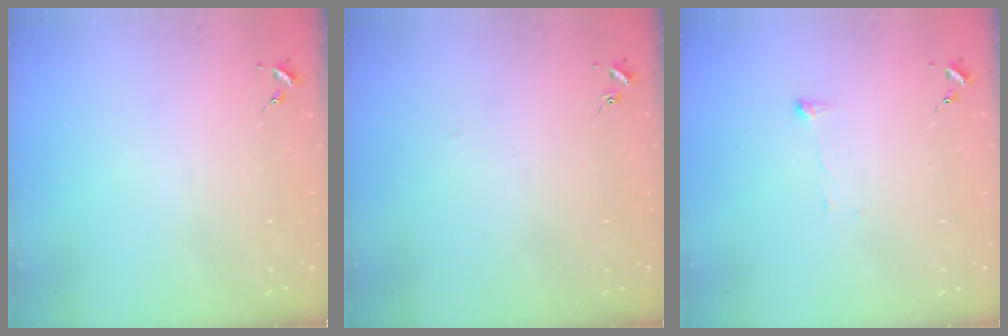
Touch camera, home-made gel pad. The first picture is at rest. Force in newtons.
{"total": 1.1, "press": 1.1, "slide": 0.2}
{"total": 3.3, "press": 3.2, "slide": 0.4}